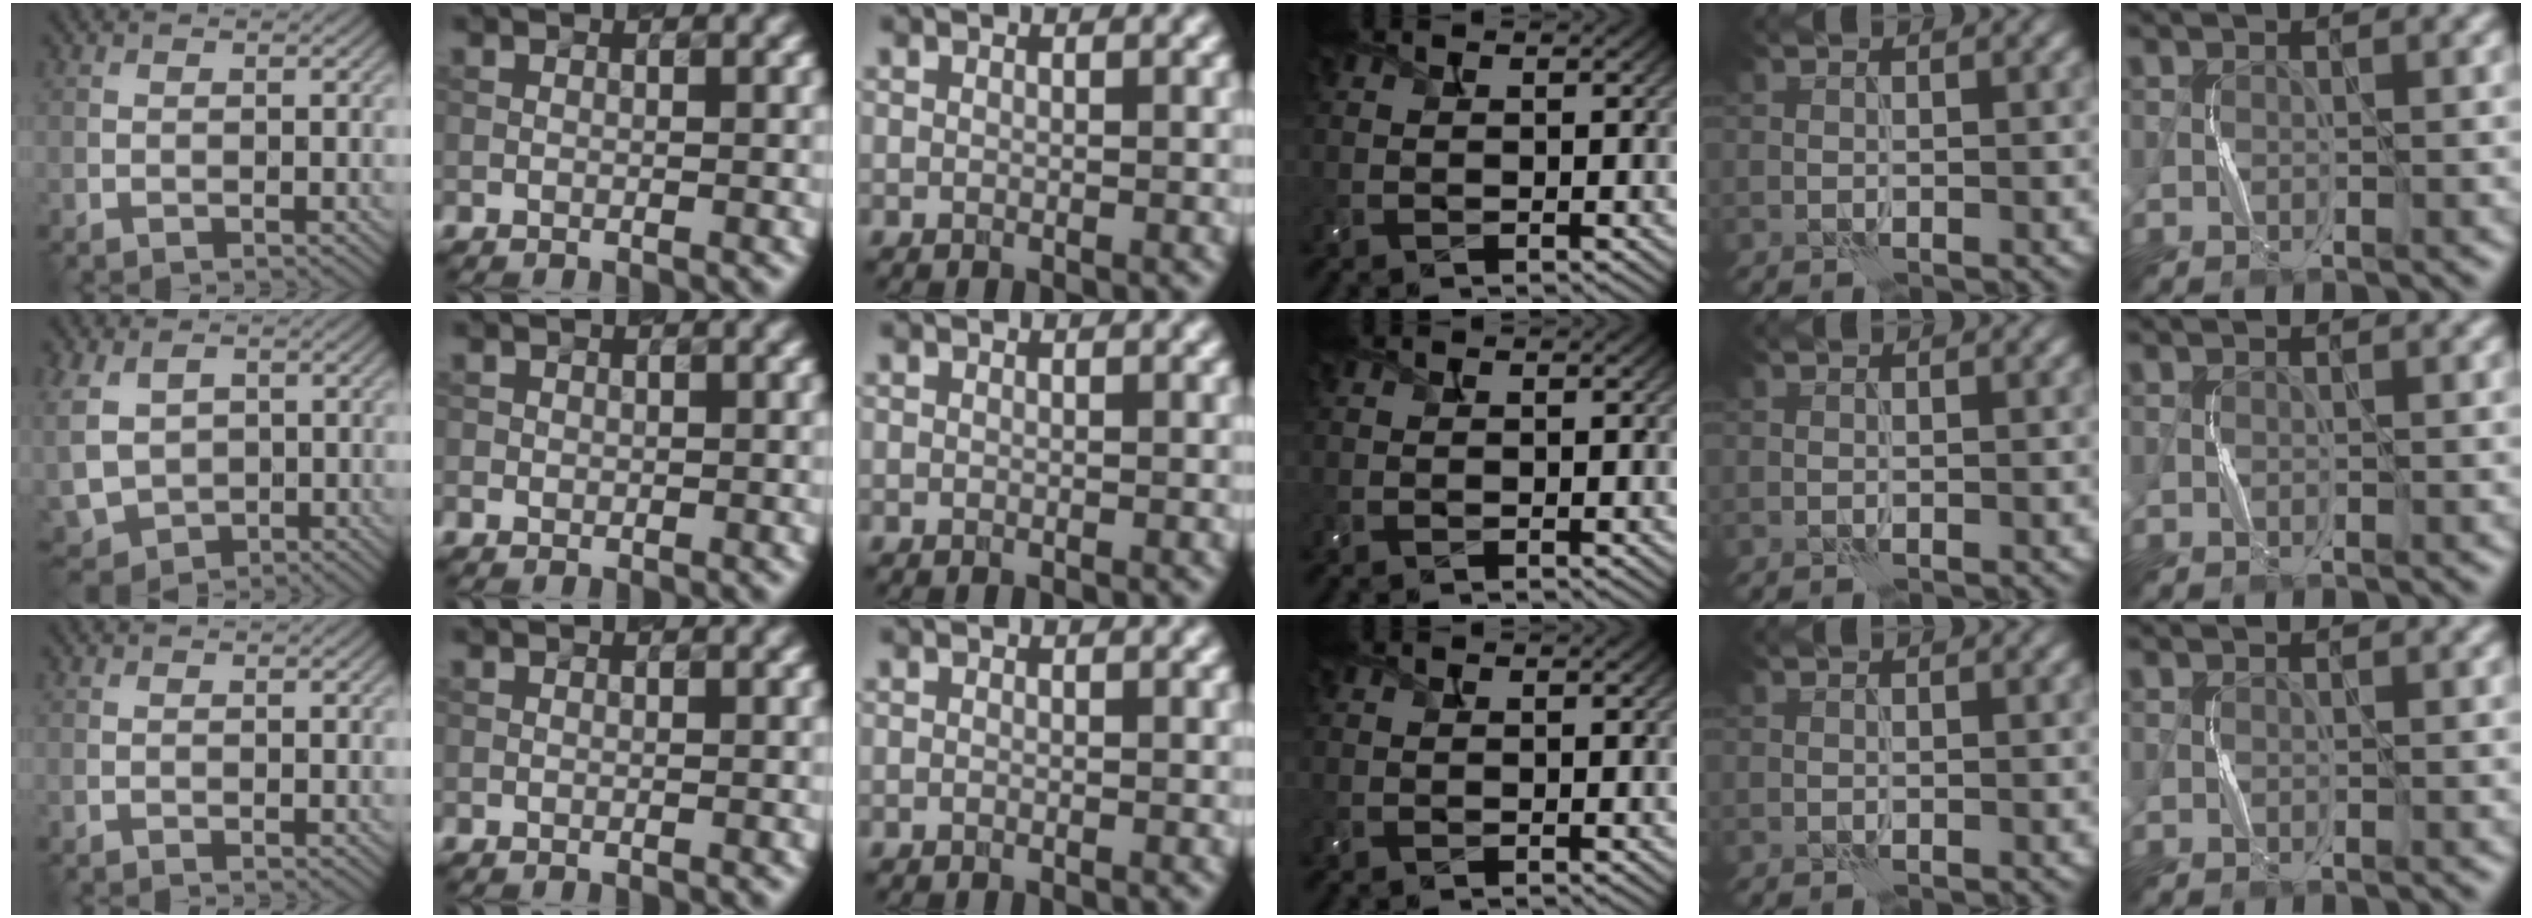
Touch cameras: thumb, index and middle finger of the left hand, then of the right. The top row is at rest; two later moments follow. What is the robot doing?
{"motion": "squeeze", "object": "bubble wrap"}